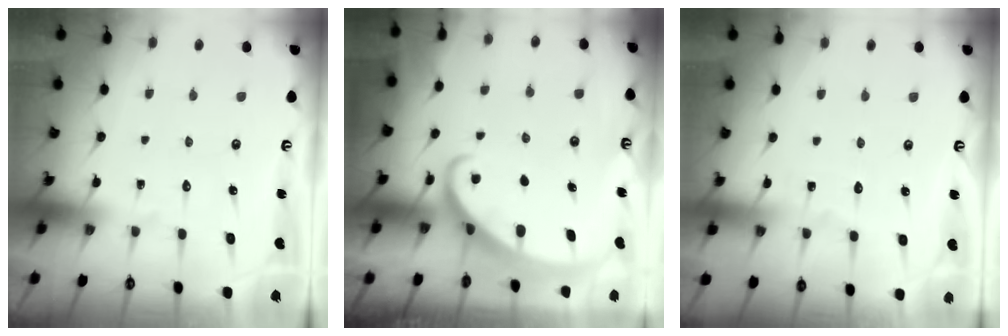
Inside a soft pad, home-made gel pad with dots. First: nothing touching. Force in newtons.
{"total": 2.4, "press": 2.4, "slide": 0.3}
{"total": 1.6, "press": 1.6, "slide": 0.2}